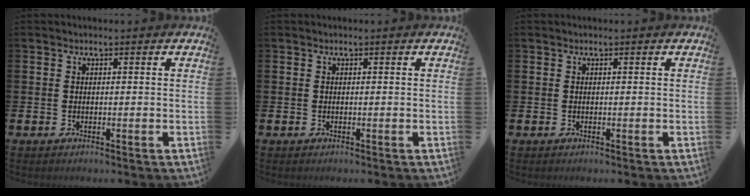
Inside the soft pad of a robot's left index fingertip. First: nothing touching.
{"total": 0.0}
{"total": 0.0}